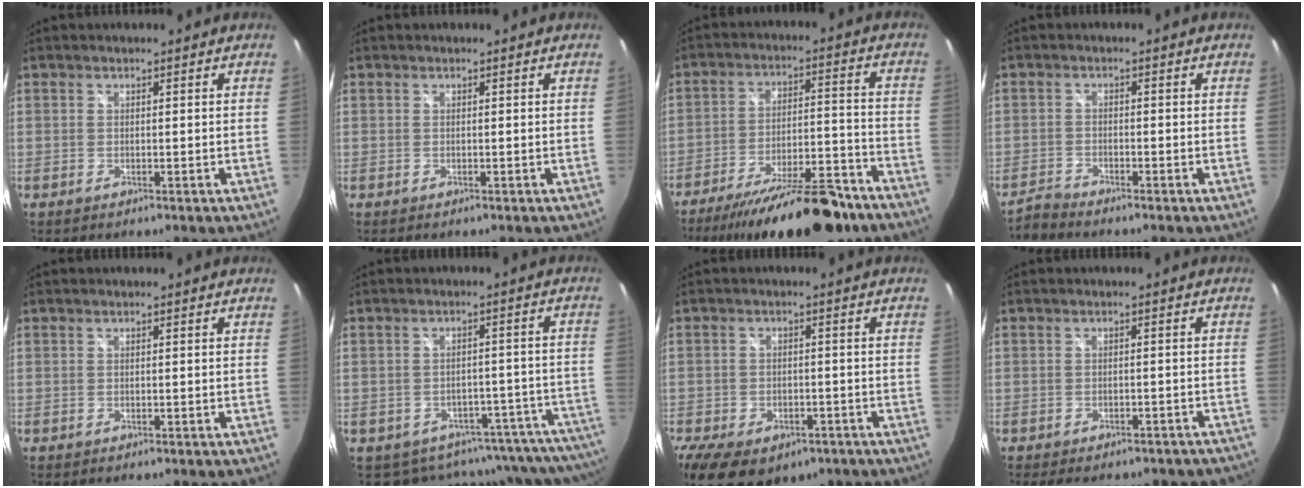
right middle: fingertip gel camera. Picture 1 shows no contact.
{"total": 0.0}
{"total": 21.3, "force": [-17.4, 5.2, 11.1], "torque": [-0.187, -0.017, -0.252]}
{"total": 2.6, "force": [-2.6, 0.0, 0.1], "torque": [-0.009, -0.005, -0.059]}
{"total": 1.1, "force": [-1.0, 0.3, 0.4], "torque": [-0.011, -0.006, -0.015]}
{"total": 16.2, "force": [-14.4, 6.0, 4.2], "torque": [-0.031, 0.012, -0.180]}
{"total": 16.6, "force": [-10.3, 9.6, 8.9], "torque": [-0.207, -0.030, -0.150]}
{"total": 15.2, "force": [-12.9, 5.1, 6.1], "torque": [-0.118, -0.009, -0.147]}